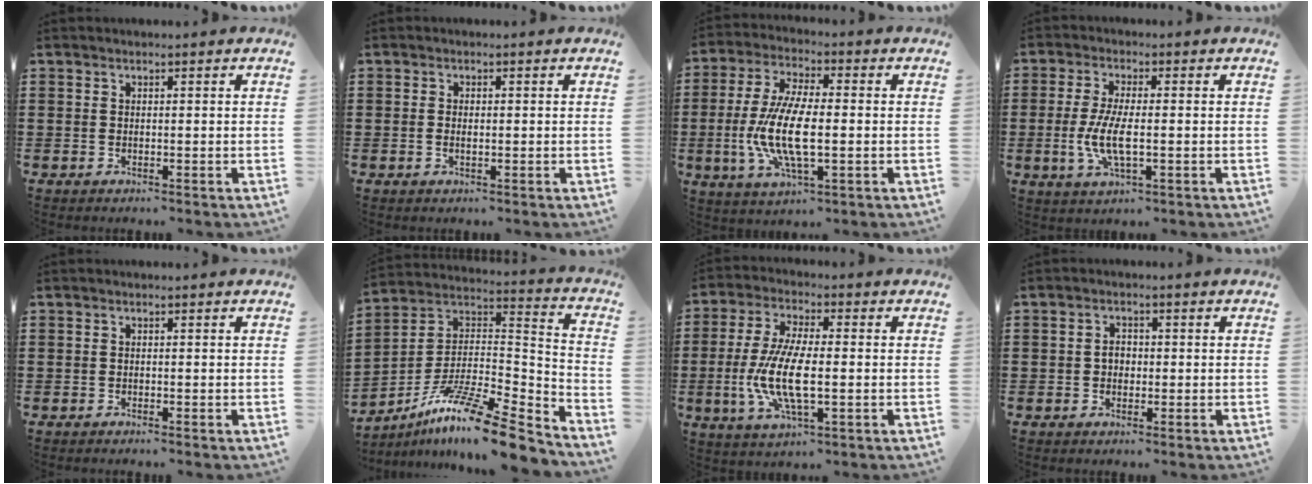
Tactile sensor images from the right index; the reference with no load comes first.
{"total": 0.5, "force": [-0.1, 0.3, 0.4], "torque": [-0.008, -0.002, 0.000]}
{"total": 10.5, "force": [-1.9, 3.6, 9.7], "torque": [-0.223, -0.016, -0.040]}
{"total": 6.0, "force": [-1.2, 1.8, 5.6], "torque": [-0.129, -0.008, -0.030]}
{"total": 0.6, "force": [-0.5, -0.2, 0.0], "torque": [-0.001, -0.002, -0.011]}
{"total": 13.2, "force": [-10.1, 1.2, 8.5], "torque": [-0.144, 0.018, -0.189]}
{"total": 9.7, "force": [-2.0, 3.2, 8.9], "torque": [-0.201, -0.013, -0.043]}
{"total": 1.9, "force": [-0.2, 1.4, 1.2], "torque": [-0.025, 0.005, -0.006]}